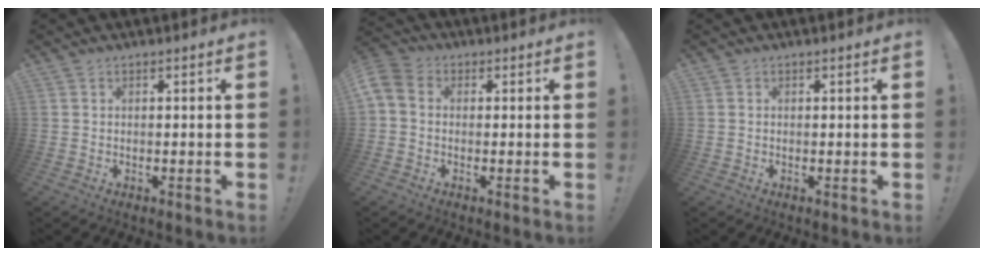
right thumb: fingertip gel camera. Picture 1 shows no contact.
{"total": 4.8, "force": [0.1, 3.4, 3.4], "torque": [-0.085, -0.001, 0.004]}
{"total": 0.6, "force": [0.0, 0.5, -0.2], "torque": [0.005, 0.002, 0.000]}